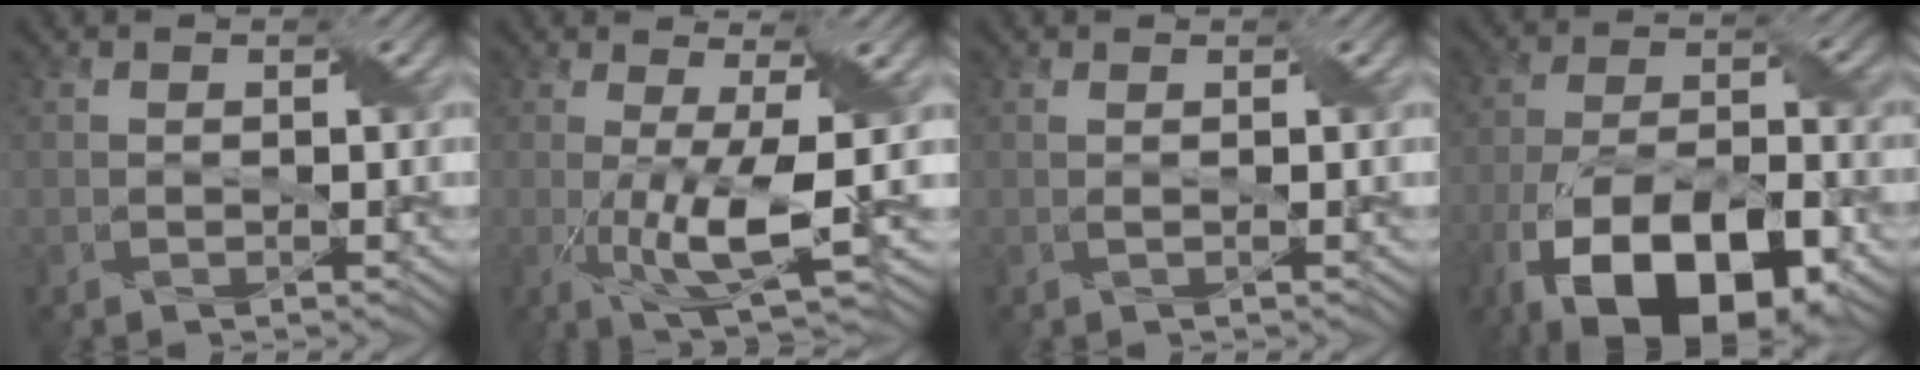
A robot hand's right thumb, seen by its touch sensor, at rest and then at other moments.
{"total": 8.1, "force": [-1.2, 1.7, 7.9], "torque": [-0.153, -0.001, -0.016]}
{"total": 0.8, "force": [0.2, 0.2, 0.7], "torque": [-0.014, -0.002, -0.002]}
{"total": 18.4, "force": [-10.2, 8.3, 12.9], "torque": [-0.241, -0.037, -0.164]}